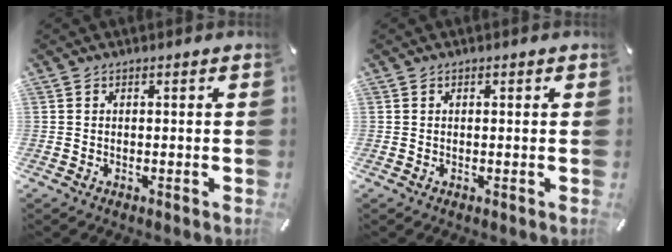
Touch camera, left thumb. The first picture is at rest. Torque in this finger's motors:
{"motor_torque": [-0.20, -0.48, -0.01, 0.41, -0.02]}